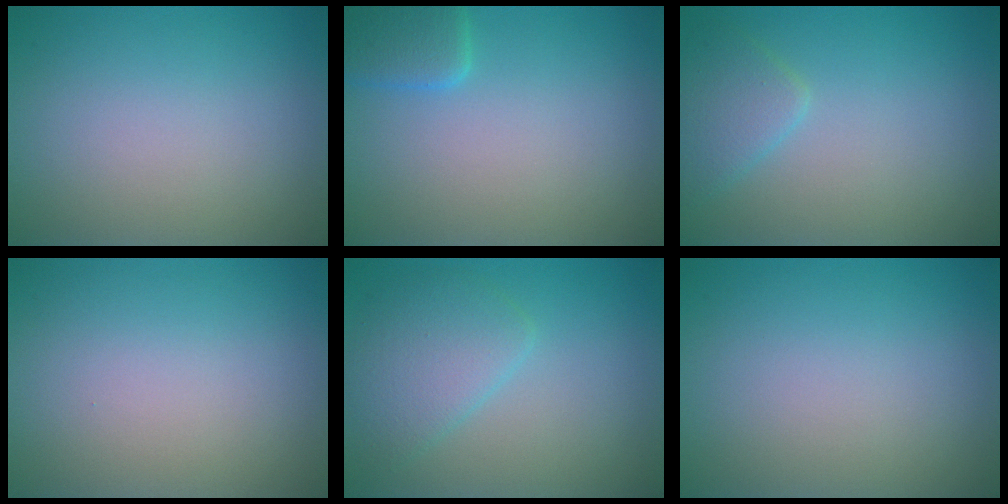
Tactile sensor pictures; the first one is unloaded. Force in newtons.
{"total": 2.5, "press": 2.5, "slide": 0.2}
{"total": 2.4, "press": 2.4, "slide": 0.1}
{"total": 0.0}
{"total": 3.6, "press": 3.6, "slide": 0.1}
{"total": 0.0}